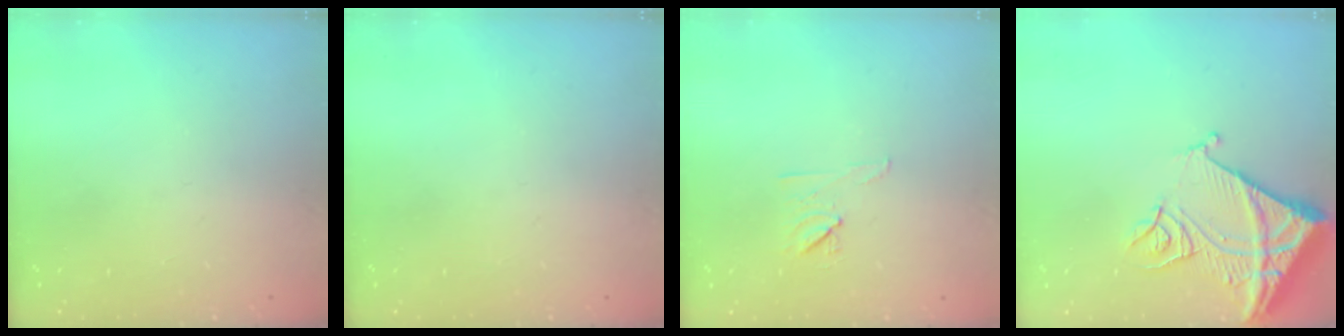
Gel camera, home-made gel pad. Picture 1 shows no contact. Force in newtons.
{"total": 0.0}
{"total": 7.3, "press": 7.2, "slide": 1.3}
{"total": 14.7, "press": 14.6, "slide": 1.6}